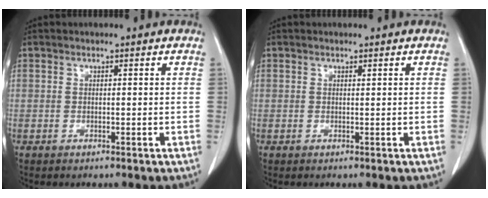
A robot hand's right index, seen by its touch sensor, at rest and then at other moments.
{"total": 0.0}